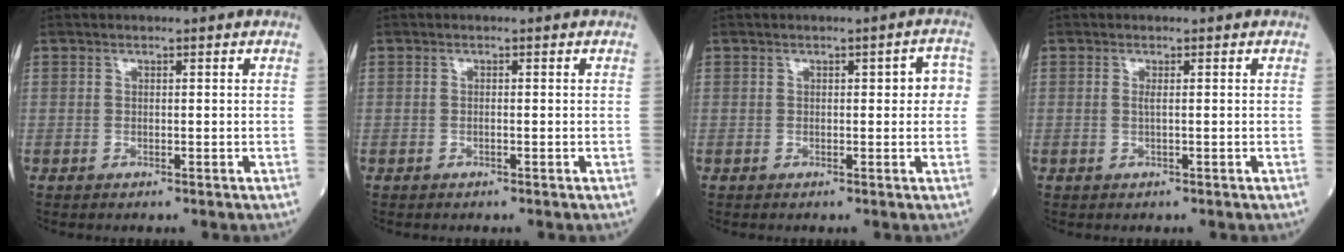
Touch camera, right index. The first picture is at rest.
{"total": 0.0}
{"total": 3.2, "force": [0.4, 1.3, 2.9], "torque": [-0.027, 0.016, 0.004]}
{"total": 0.7, "force": [0.0, -0.2, 0.7], "torque": [-0.020, -0.002, -0.001]}